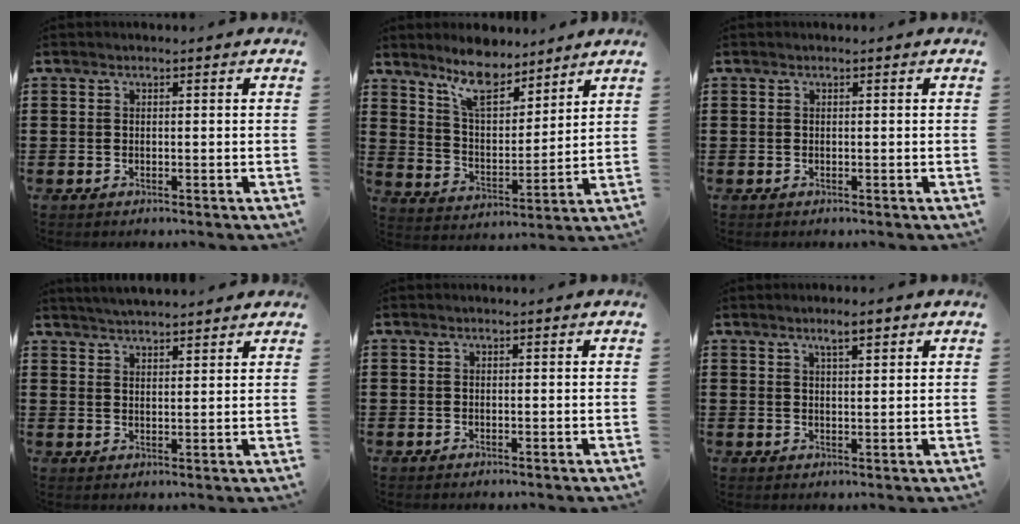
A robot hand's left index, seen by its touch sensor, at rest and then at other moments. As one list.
[{"total": 8.8, "force": [7.4, 2.6, 4.0], "torque": [-0.095, -0.025, 0.136]}, {"total": 0.0}, {"total": 3.2, "force": [3.2, -0.1, 0.3], "torque": [-0.016, -0.006, 0.059]}, {"total": 0.0}, {"total": 3.3, "force": [2.2, 0.6, 2.4], "torque": [-0.042, 0.002, 0.036]}]